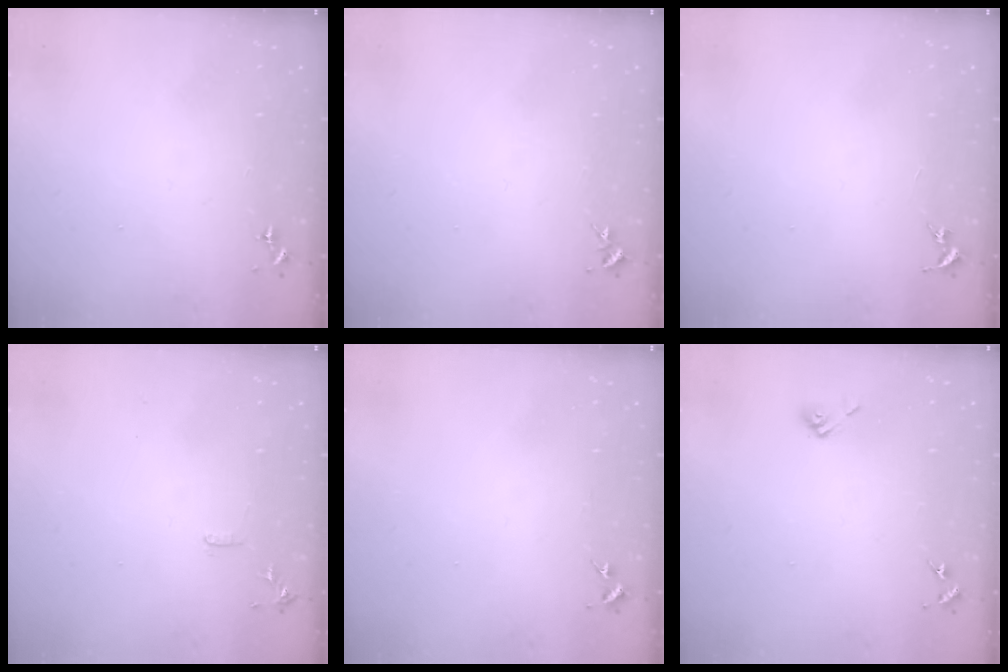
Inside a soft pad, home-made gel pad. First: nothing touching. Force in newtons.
{"total": 3.2, "press": 3.2, "slide": 0.4}
{"total": 0.0}
{"total": 7.4, "press": 7.3, "slide": 0.8}
{"total": 2.7, "press": 2.7, "slide": 0.3}
{"total": 5.6, "press": 5.1, "slide": 2.3}